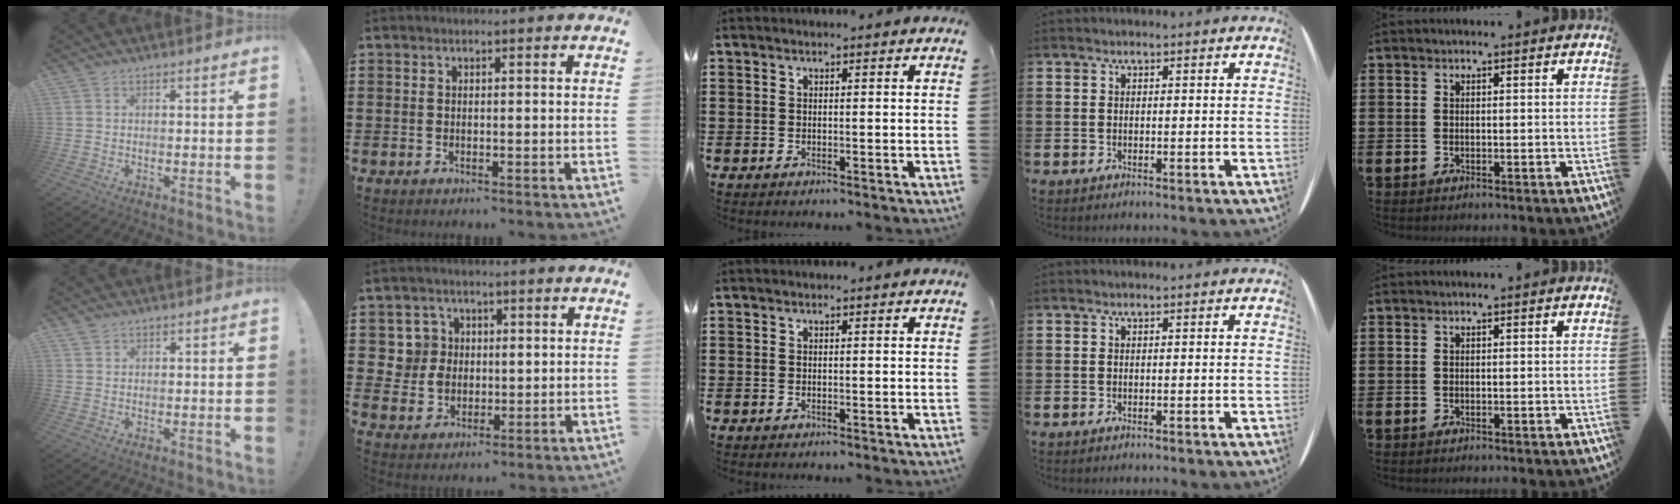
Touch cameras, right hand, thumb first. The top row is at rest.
{"thumb": {"total": 1.2, "force": [1.1, 0.6, 0.0], "torque": [0.004, -0.004, 0.020]}, "index": {"total": 5.3, "force": [1.2, 4.9, 1.4], "torque": [-0.051, 0.017, 0.022]}}